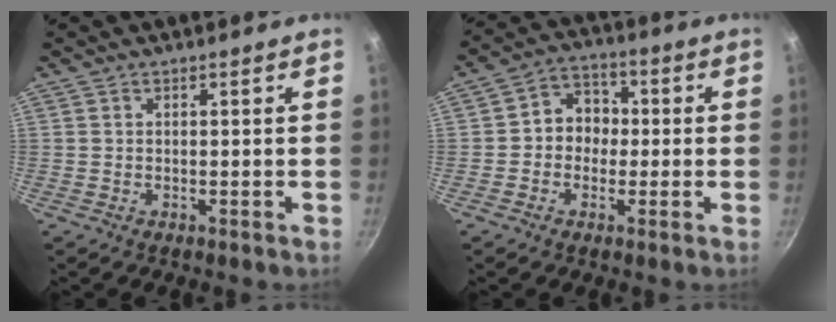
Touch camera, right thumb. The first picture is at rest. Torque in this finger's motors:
{"motor_torque": [-0.37, 0.47, 0.06, 0.24, 0.01]}